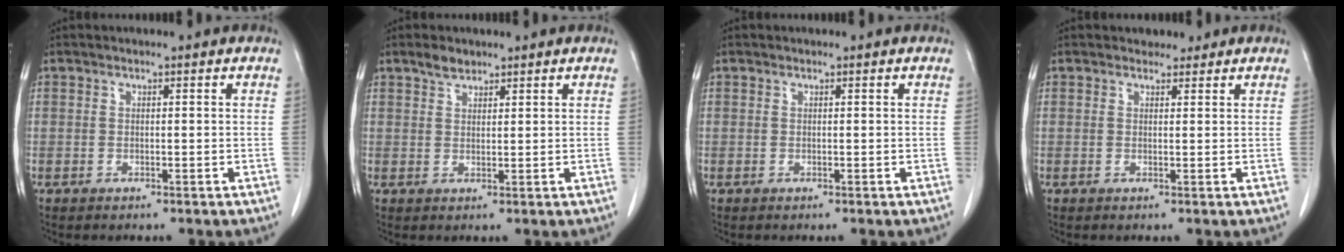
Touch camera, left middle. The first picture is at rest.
{"total": 2.2, "force": [1.8, 1.0, 0.7], "torque": [-0.017, 0.002, 0.033]}
{"total": 0.0}
{"total": 1.5, "force": [1.3, 0.8, 0.0], "torque": [0.000, 0.001, 0.017]}